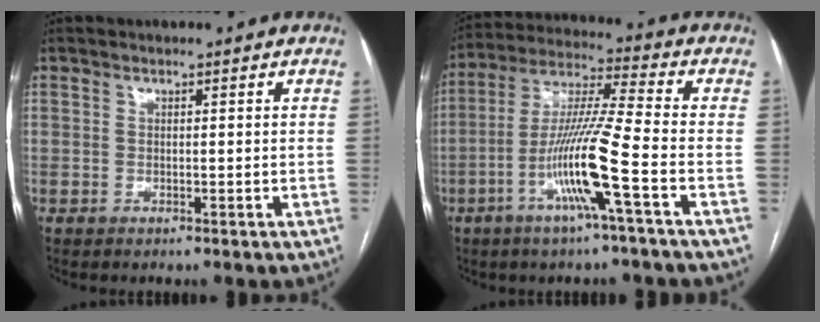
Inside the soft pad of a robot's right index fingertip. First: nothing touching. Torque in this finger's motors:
{"motor_torque": [1.88, -0.26, 1.05, 0.21]}